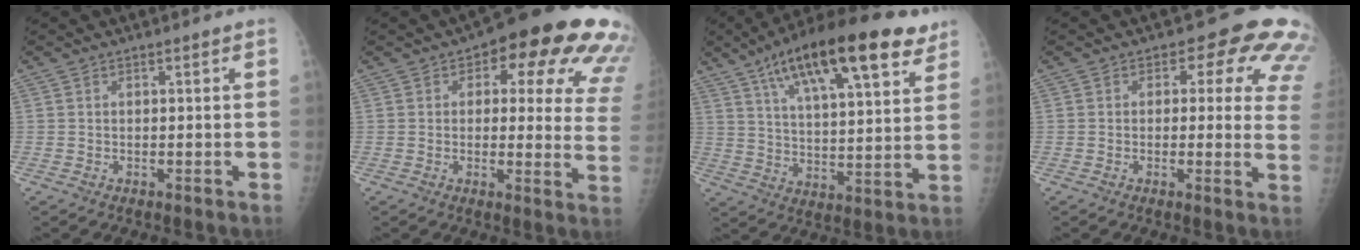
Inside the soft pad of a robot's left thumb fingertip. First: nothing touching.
{"total": 20.5, "force": [9.4, 9.3, 15.7], "torque": [-0.142, -0.014, 0.099]}
{"total": 24.1, "force": [13.8, 7.7, 18.2], "torque": [-0.271, -0.022, 0.218]}
{"total": 12.7, "force": [5.8, 7.1, 8.9], "torque": [-0.040, -0.015, 0.038]}